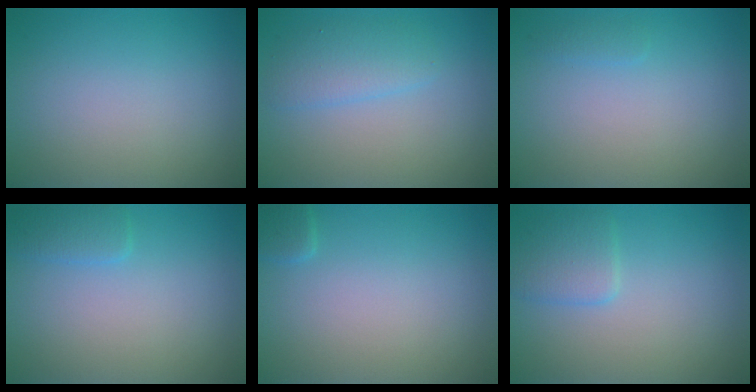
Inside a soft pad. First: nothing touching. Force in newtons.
{"total": 2.4, "press": 2.4, "slide": 0.1}
{"total": 0.6, "press": 0.6, "slide": 0.0}
{"total": 1.5, "press": 1.5, "slide": 0.1}
{"total": 1.0, "press": 1.0, "slide": 0.1}
{"total": 2.2, "press": 2.2, "slide": 0.1}